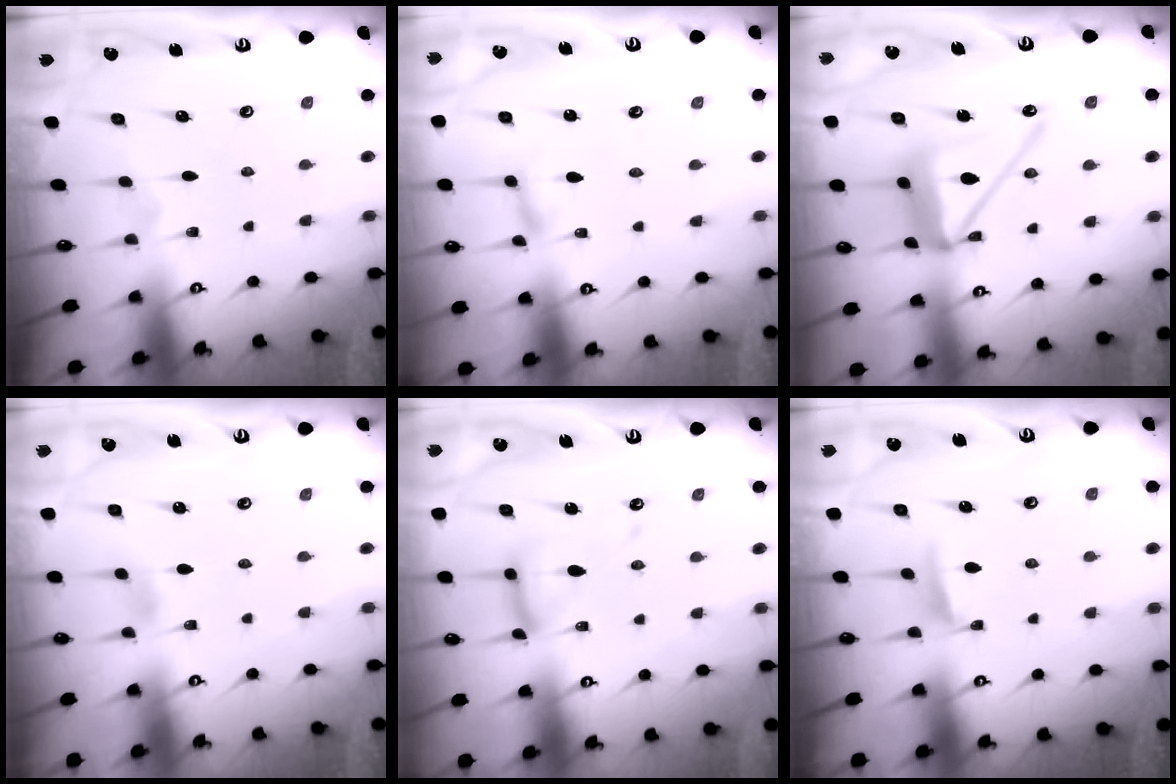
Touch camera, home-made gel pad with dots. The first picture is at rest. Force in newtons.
{"total": 2.7, "press": 2.7, "slide": 0.1}
{"total": 14.3, "press": 14.2, "slide": 1.6}
{"total": 2.1, "press": 2.1, "slide": 0.2}
{"total": 12.5, "press": 12.4, "slide": 1.3}
{"total": 5.3, "press": 5.2, "slide": 0.9}